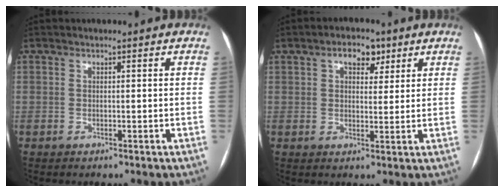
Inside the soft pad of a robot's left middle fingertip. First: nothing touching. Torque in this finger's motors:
{"motor_torque": [0.07, -0.04, 0.02, 0.01]}